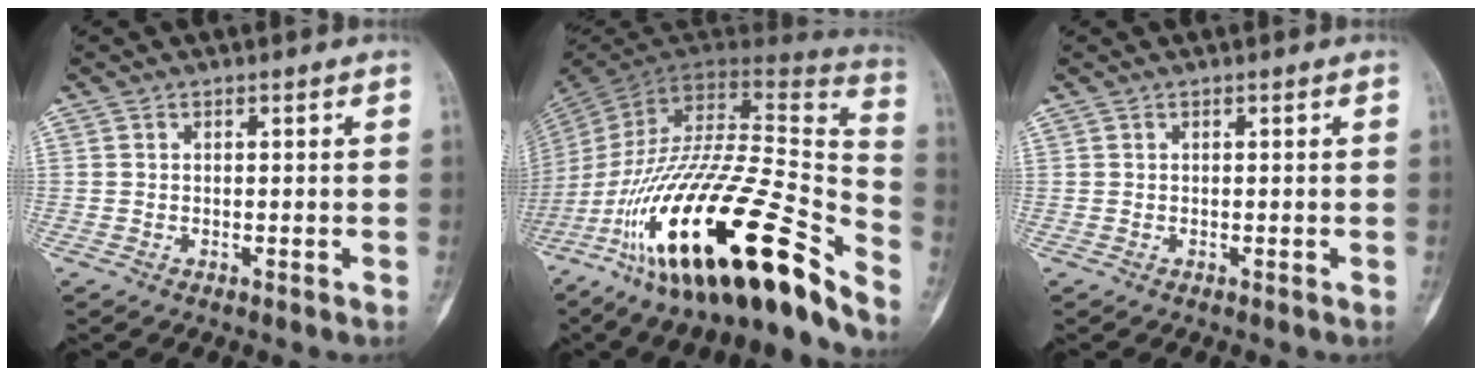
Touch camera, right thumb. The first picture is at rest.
{"total": 33.9, "force": [-20.7, 8.8, 25.3], "torque": [-0.388, 0.068, -0.346]}
{"total": 0.0}